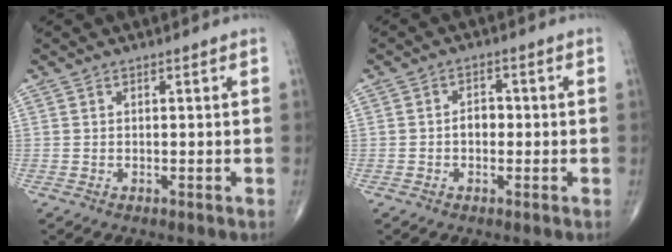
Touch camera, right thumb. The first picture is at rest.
{"total": 2.9, "force": [-0.4, 2.1, 1.9], "torque": [-0.018, 0.011, -0.012]}